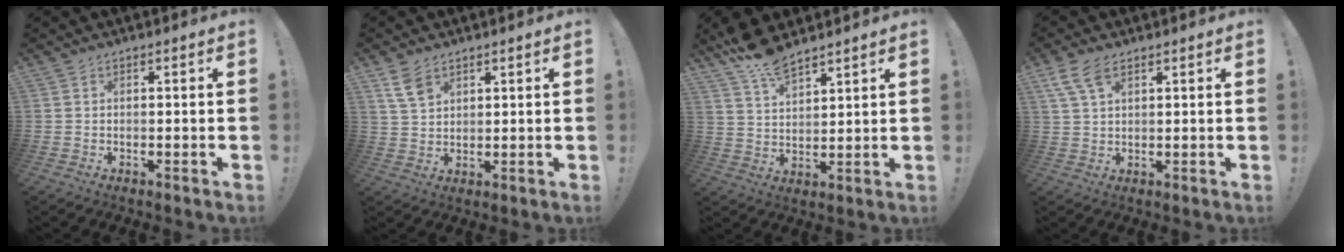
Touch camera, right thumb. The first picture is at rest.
{"total": 6.2, "force": [3.6, 3.7, 3.4], "torque": [-0.055, -0.014, 0.071]}
{"total": 9.0, "force": [7.6, 2.6, 4.1], "torque": [-0.071, -0.051, 0.141]}
{"total": 6.6, "force": [3.9, 3.2, 4.3], "torque": [-0.081, -0.006, 0.075]}